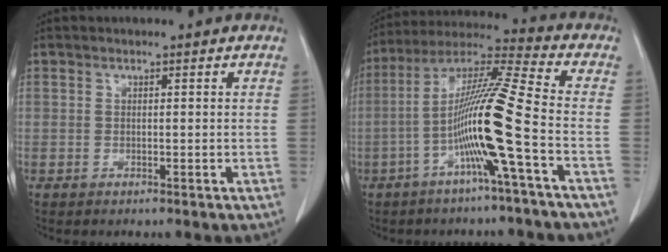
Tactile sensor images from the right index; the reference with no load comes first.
{"total": 13.8, "force": [-4.1, -1.7, 13.0], "torque": [-0.242, 0.007, -0.086]}